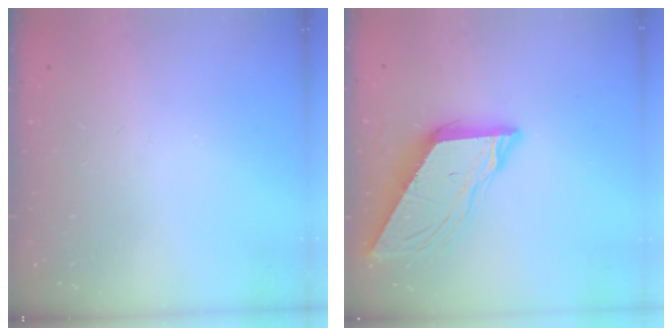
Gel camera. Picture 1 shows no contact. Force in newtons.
{"total": 10.0, "press": 10.0, "slide": 0.8}